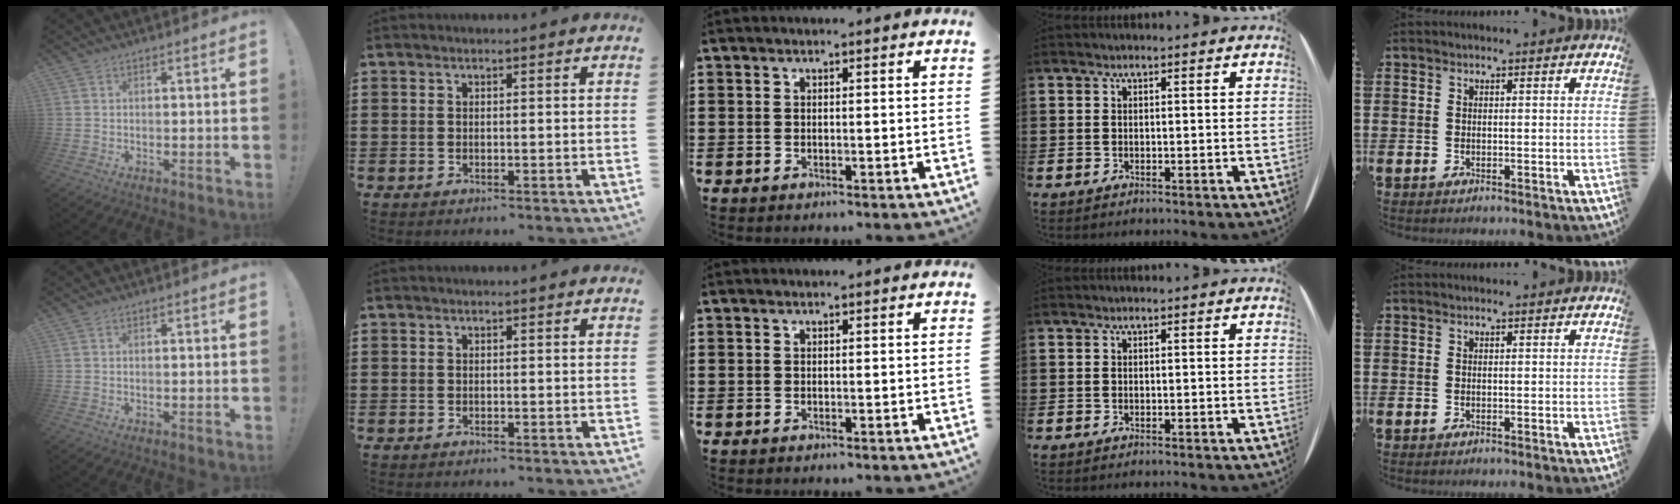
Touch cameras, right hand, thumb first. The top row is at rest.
{}